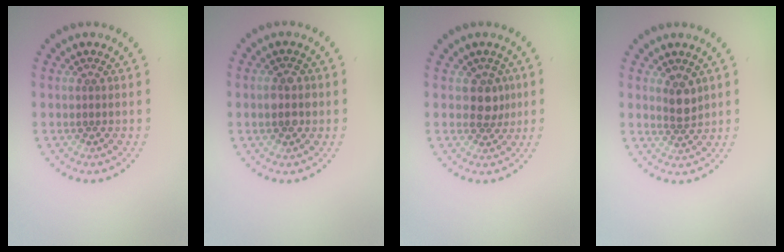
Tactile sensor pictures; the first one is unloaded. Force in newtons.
{"total": 2.3, "press": 2.3, "slide": 0.2}
{"total": 2.1, "press": 1.8, "slide": 1.2}
{"total": 2.0, "press": 1.8, "slide": 1.0}